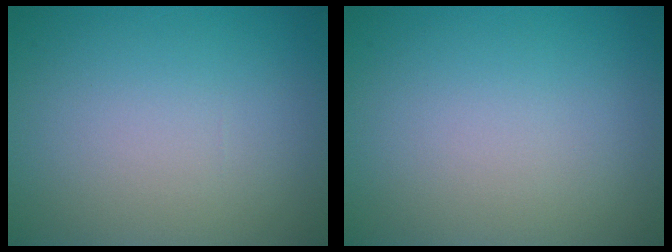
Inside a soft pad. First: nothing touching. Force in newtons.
{"total": 0.0}